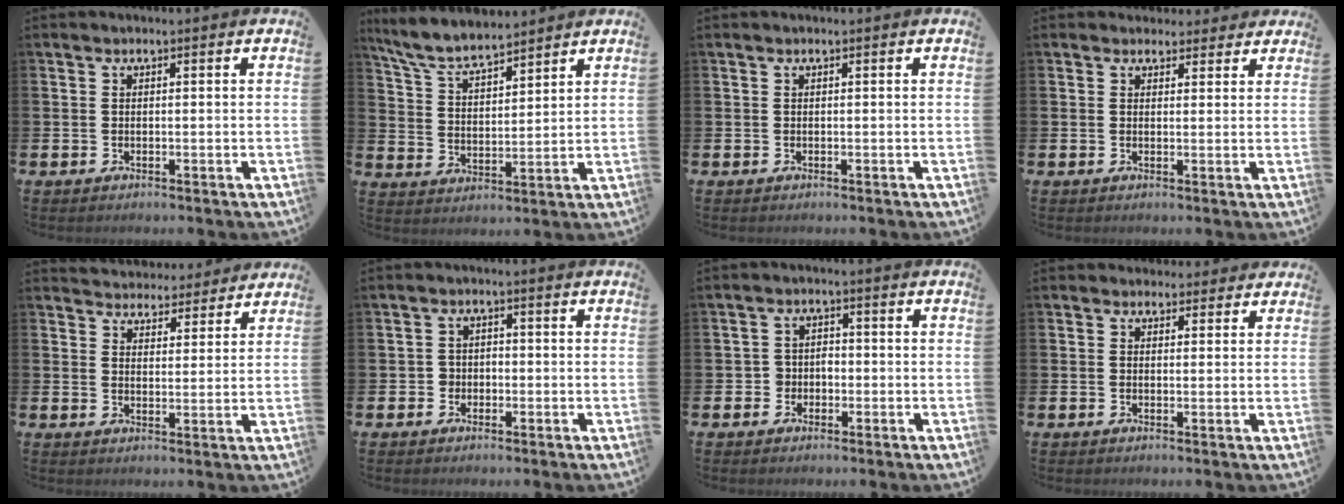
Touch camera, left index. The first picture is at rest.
{"total": 6.6, "force": [6.2, 1.1, 2.0], "torque": [-0.070, -0.030, 0.113]}
{"total": 0.0}
{"total": 2.6, "force": [2.3, 1.2, -0.2], "torque": [0.012, -0.009, 0.039]}
{"total": 4.3, "force": [4.1, 1.1, -0.5], "torque": [-0.009, -0.033, 0.073]}
{"total": 1.8, "force": [-0.7, 1.7, 0.3], "torque": [-0.005, 0.002, -0.020]}
{"total": 2.4, "force": [-1.0, 2.1, 0.4], "torque": [-0.009, 0.004, -0.027]}
{"total": 2.2, "force": [2.0, 1.0, -0.1], "torque": [0.012, -0.009, 0.033]}